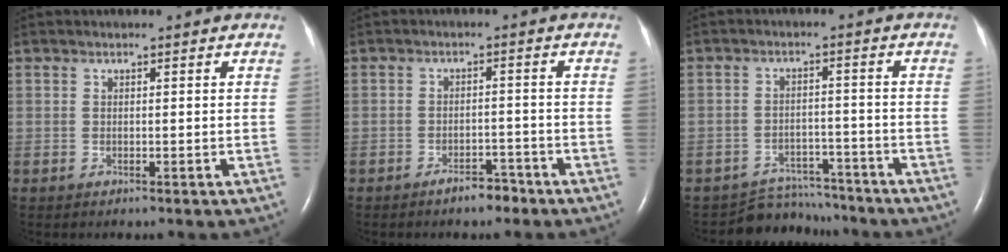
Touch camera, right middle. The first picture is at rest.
{"total": 3.1, "force": [-2.6, 1.0, 1.5], "torque": [-0.027, 0.001, -0.038]}
{"total": 6.3, "force": [-6.0, 1.6, -1.1], "torque": [0.013, 0.013, -0.092]}